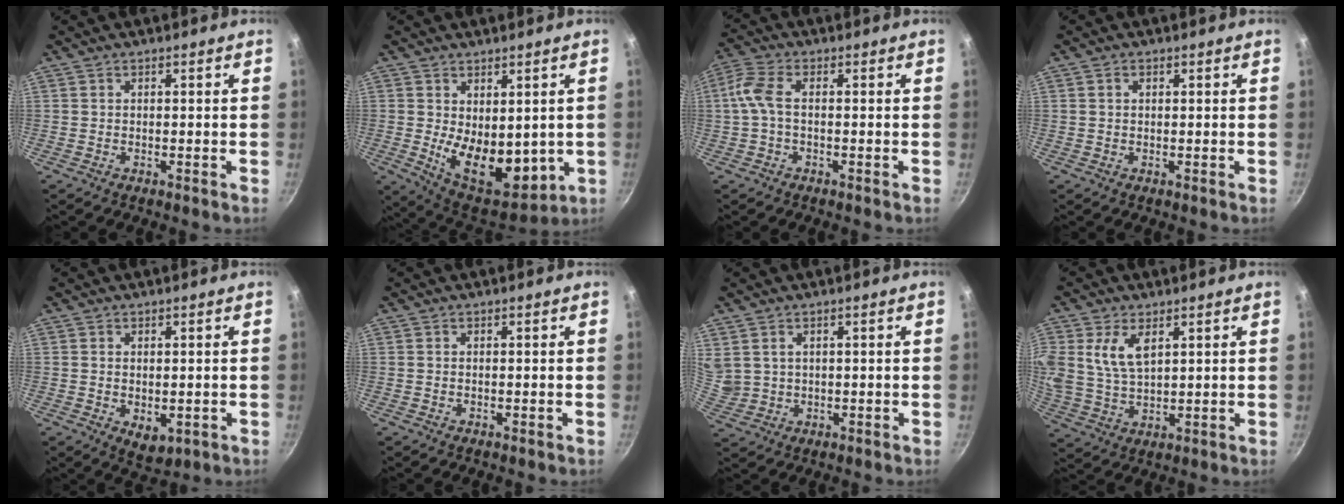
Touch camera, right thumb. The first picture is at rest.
{"total": 13.6, "force": [0.3, 8.0, 11.0], "torque": [-0.133, -0.039, 0.030]}
{"total": 5.6, "force": [-0.3, 2.8, 4.8], "torque": [-0.120, 0.018, -0.018]}
{"total": 1.1, "force": [0.4, 0.8, 0.7], "torque": [-0.010, 0.005, 0.006]}
{"total": 4.6, "force": [-0.7, 2.9, 3.6], "torque": [-0.048, -0.013, -0.002]}
{"total": 0.0}
{"total": 5.5, "force": [2.5, 4.2, 2.4], "torque": [-0.033, -0.007, 0.060]}
{"total": 8.3, "force": [3.2, 4.6, 6.1], "torque": [-0.117, -0.018, 0.067]}